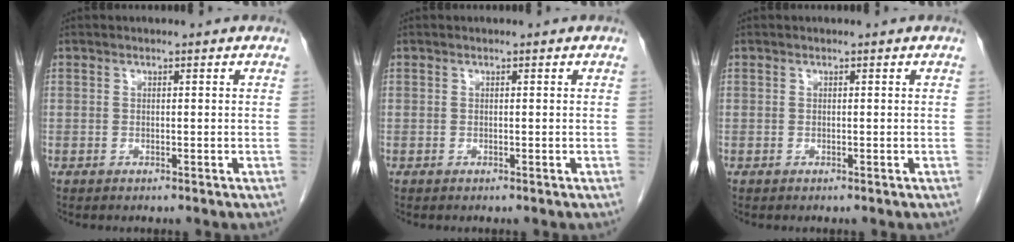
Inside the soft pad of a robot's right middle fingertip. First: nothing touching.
{"total": 0.0}
{"total": 0.0}